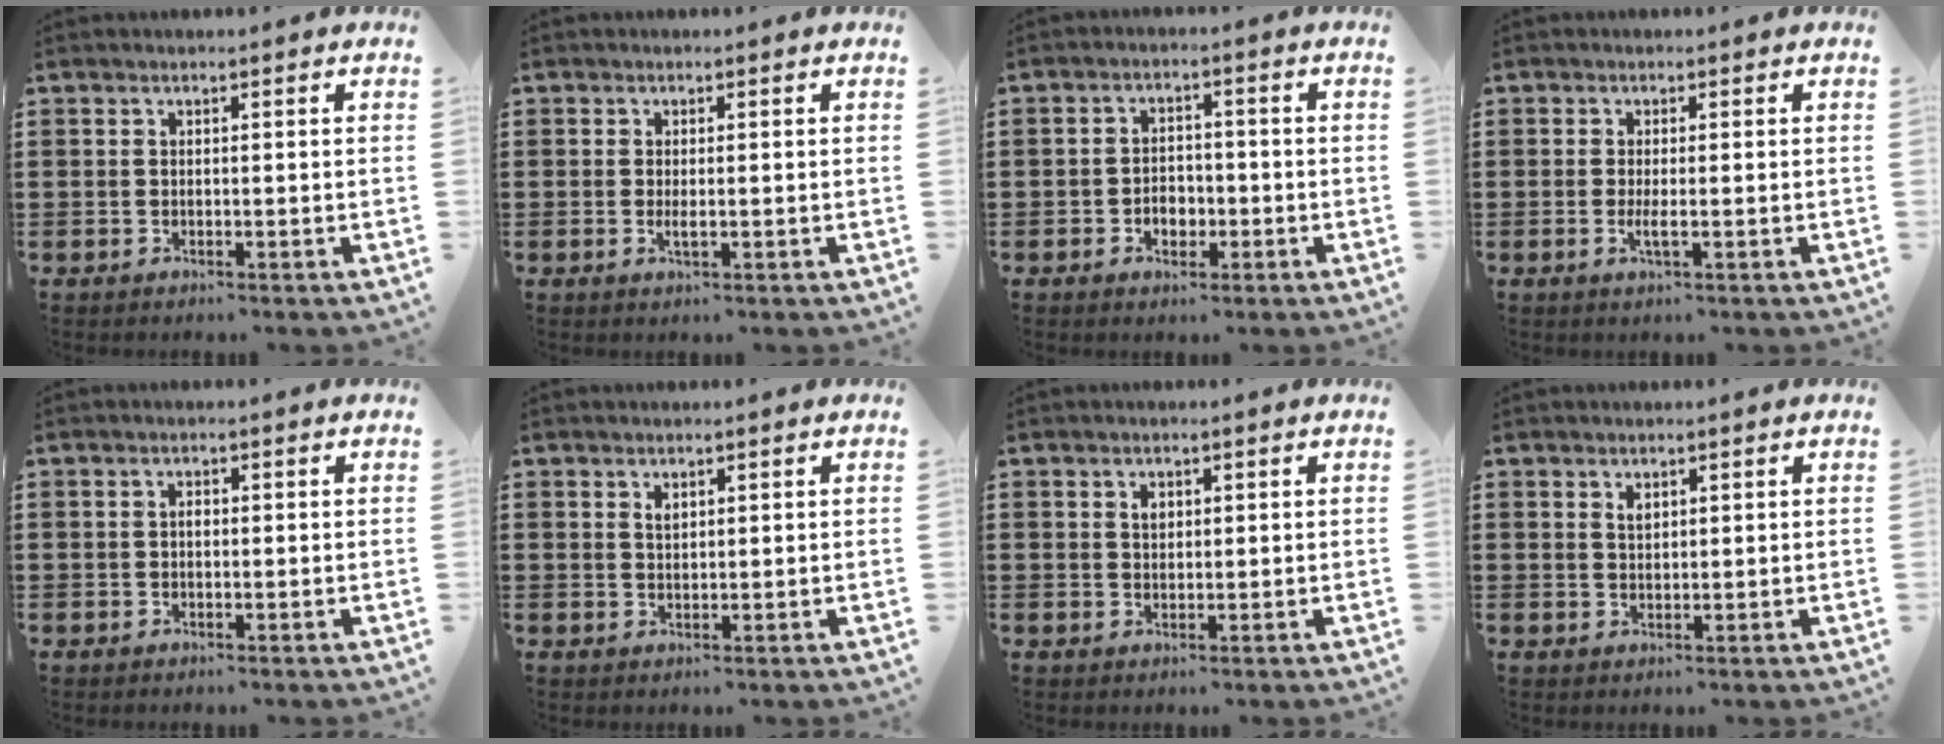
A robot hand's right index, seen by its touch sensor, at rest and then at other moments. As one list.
[{"total": 1.3, "force": [-0.2, 0.4, 1.2], "torque": [-0.023, -0.002, -0.002]}, {"total": 3.3, "force": [-1.2, 2.4, 1.8], "torque": [-0.030, 0.002, -0.027]}, {"total": 2.0, "force": [-0.5, 0.2, 1.9], "torque": [-0.042, -0.006, -0.010]}, {"total": 0.9, "force": [0.0, 0.5, 0.8], "torque": [-0.017, 0.001, -0.001]}, {"total": 1.2, "force": [0.7, 0.7, 0.7], "torque": [-0.015, 0.003, 0.012]}, {"total": 1.5, "force": [0.7, 1.0, 0.9], "torque": [-0.021, 0.005, 0.012]}, {"total": 1.3, "force": [0.8, 0.7, 0.7], "torque": [-0.016, 0.004, 0.014]}]